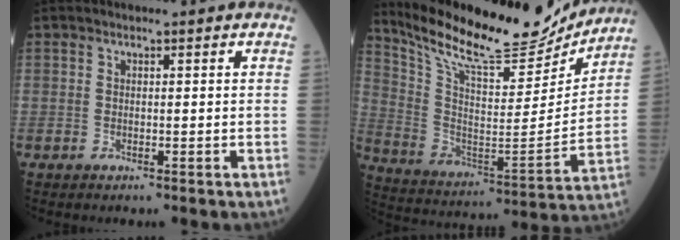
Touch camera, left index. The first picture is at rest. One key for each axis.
{"total": 20.9, "fx": 19.1, "fy": 3.3, "fz": 7.7, "tx": -0.152, "ty": -0.033, "tz": 0.306}